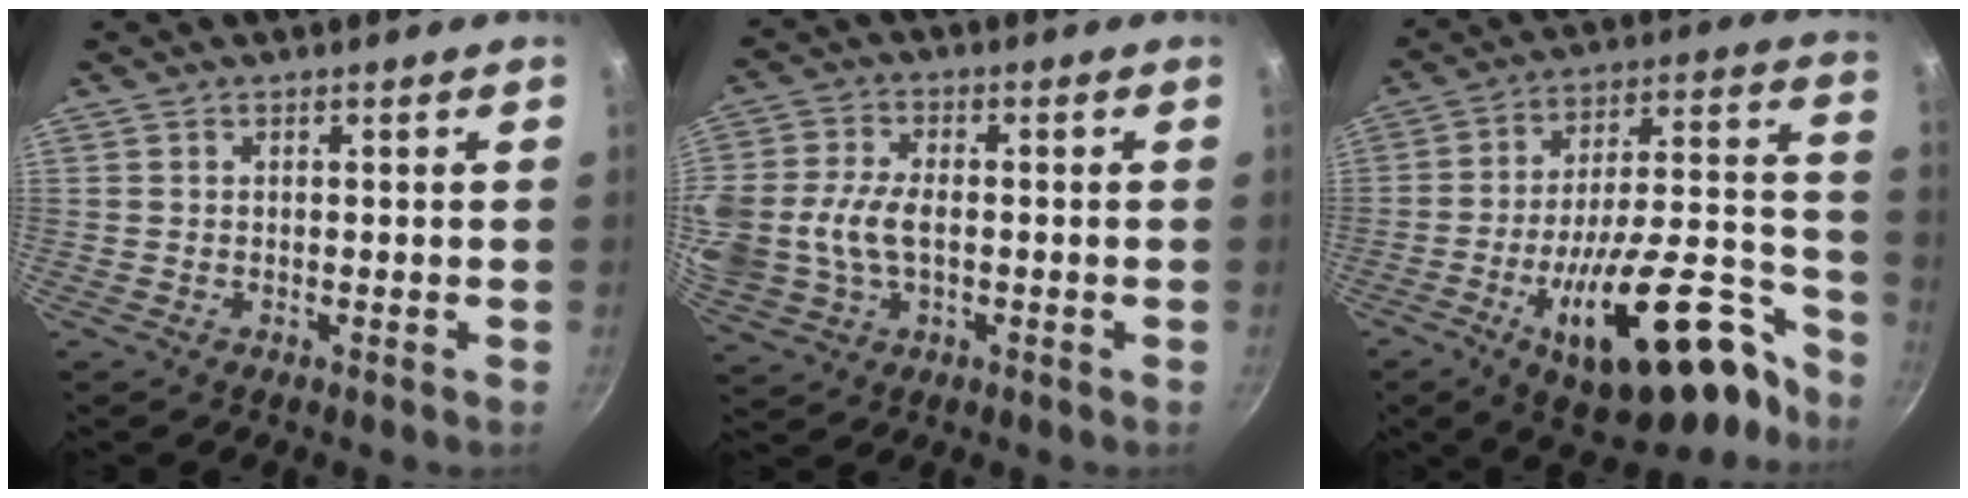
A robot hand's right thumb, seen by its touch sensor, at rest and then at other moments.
{"total": 15.1, "force": [-1.0, 10.5, 10.9], "torque": [-0.251, 0.018, -0.019]}
{"total": 28.0, "force": [-14.2, 11.6, 21.2], "torque": [-0.262, 0.093, -0.211]}